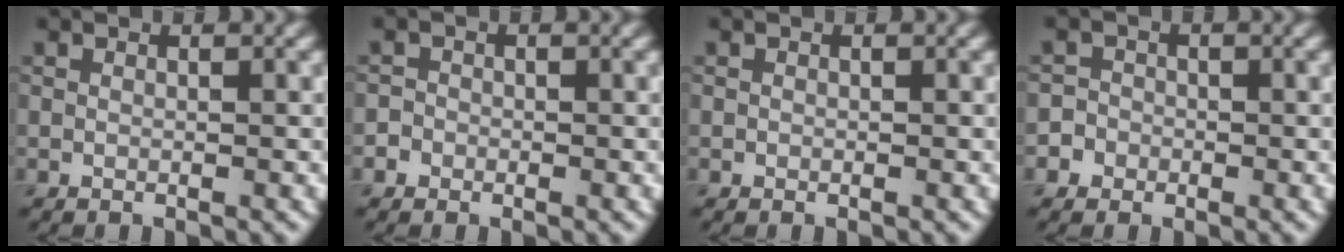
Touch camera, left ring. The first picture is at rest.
{"total": 1.2, "force": [-0.5, 1.1, 0.2], "torque": [0.003, 0.004, -0.010]}
{"total": 0.0}
{"total": 2.6, "force": [-1.2, 2.3, 0.3], "torque": [0.017, 0.009, -0.031]}